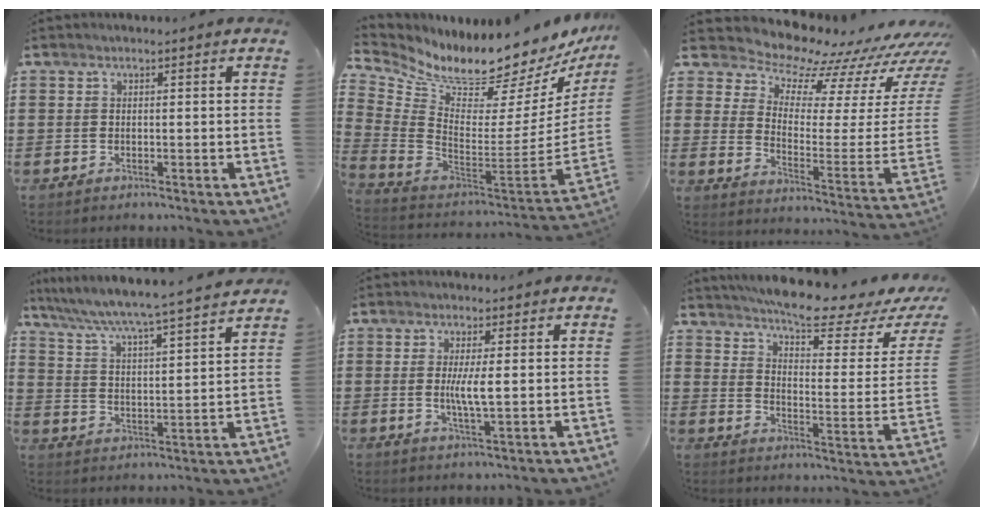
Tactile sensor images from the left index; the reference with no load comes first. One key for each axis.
{"total": 8.4, "fx": 8.0, "fy": 0.7, "fz": 2.4, "tx": -0.085, "ty": -0.082, "tz": 0.127}
{"total": 8.1, "fx": 7.7, "fy": 1.9, "fz": 1.6, "tx": -0.046, "ty": -0.095, "tz": 0.122}
{"total": 5.3, "fx": 4.8, "fy": -0.7, "fz": 2.0, "tx": -0.062, "ty": -0.041, "tz": 0.073}
{"total": 4.1, "fx": 0.3, "fy": 0.5, "fz": 4.0, "tx": -0.075, "ty": -0.004, "tz": 0.004}
{"total": 8.1, "fx": 7.0, "fy": -0.3, "fz": 4.1, "tx": -0.083, "ty": -0.056, "tz": 0.114}